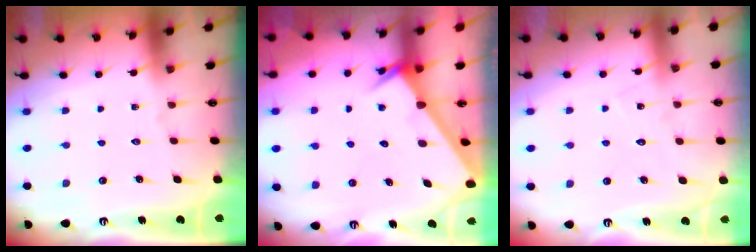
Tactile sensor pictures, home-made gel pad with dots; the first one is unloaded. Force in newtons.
{"total": 2.6, "press": 2.6, "slide": 0.1}
{"total": 6.2, "press": 6.2, "slide": 0.4}